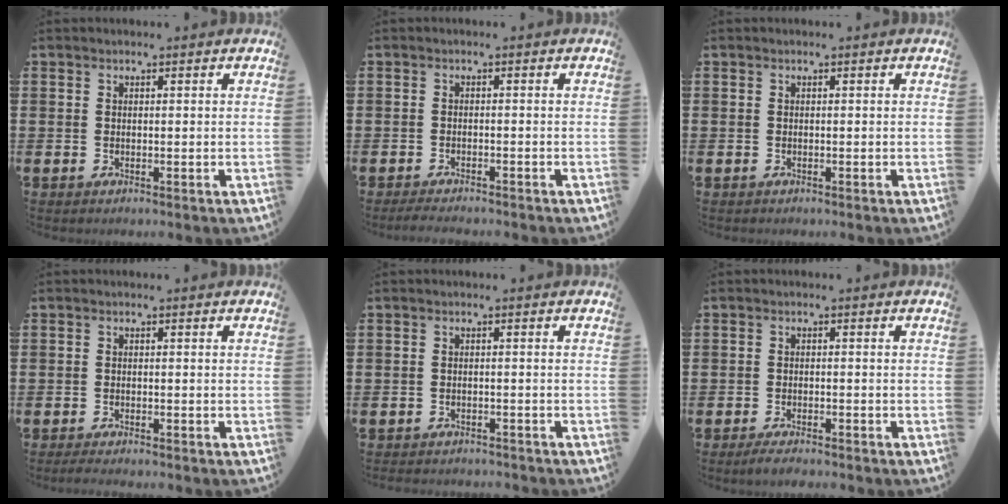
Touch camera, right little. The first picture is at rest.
{"total": 1.4, "force": [-1.3, 0.1, 0.5], "torque": [-0.011, 0.003, -0.026]}
{"total": 0.0}
{"total": 1.0, "force": [-0.8, 0.1, 0.6], "torque": [-0.012, -0.001, -0.016]}
{"total": 1.1, "force": [-1.1, 0.0, -0.1], "torque": [-0.003, 0.002, -0.023]}
{"total": 1.6, "force": [-1.4, 0.1, 0.8], "torque": [-0.015, 0.004, -0.028]}